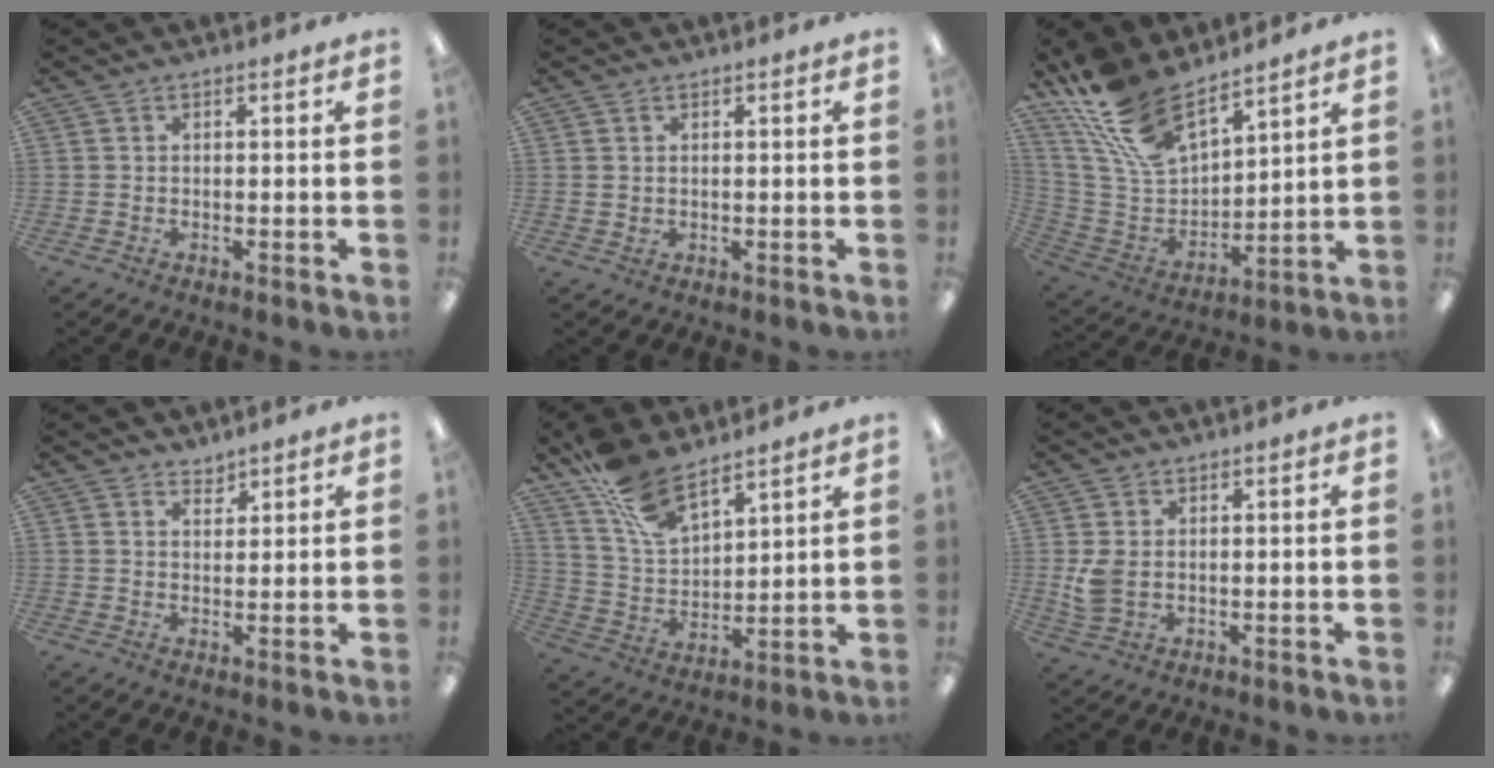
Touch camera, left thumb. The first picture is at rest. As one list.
[{"total": 1.0, "force": [0.6, 0.6, 0.4], "torque": [-0.009, 0.002, 0.011]}, {"total": 18.2, "force": [14.0, 7.5, 8.9], "torque": [-0.206, -0.075, 0.261]}, {"total": 2.4, "force": [2.3, 0.7, -0.1], "torque": [0.007, -0.016, 0.042]}, {"total": 13.0, "force": [10.0, 5.4, 6.3], "torque": [-0.137, -0.046, 0.191]}, {"total": 4.8, "force": [0.5, 3.3, 3.4], "torque": [-0.077, -0.004, 0.005]}]